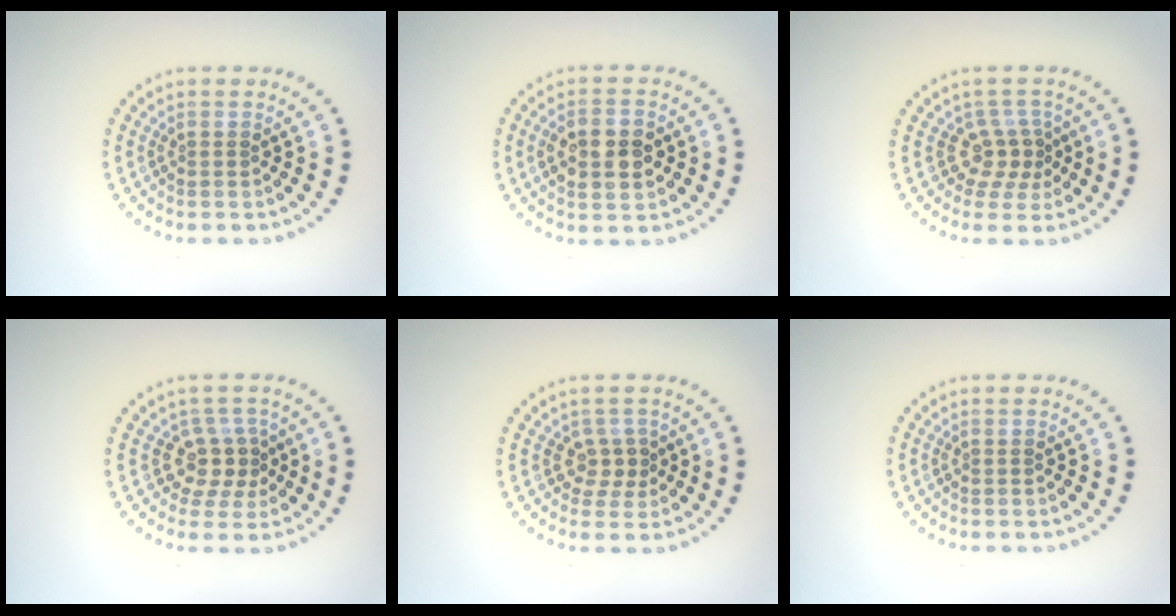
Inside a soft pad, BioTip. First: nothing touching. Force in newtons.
{"total": 4.4, "press": 4.4, "slide": 0.3}
{"total": 2.8, "press": 1.8, "slide": 2.1}
{"total": 3.1, "press": 2.3, "slide": 2.0}
{"total": 1.7, "press": 1.5, "slide": 0.9}
{"total": 0.0}